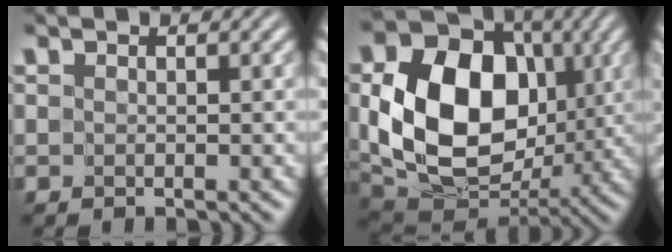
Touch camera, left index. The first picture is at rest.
{"total": 13.0, "force": [0.0, 9.6, 8.7], "torque": [-0.159, -0.018, 0.009]}